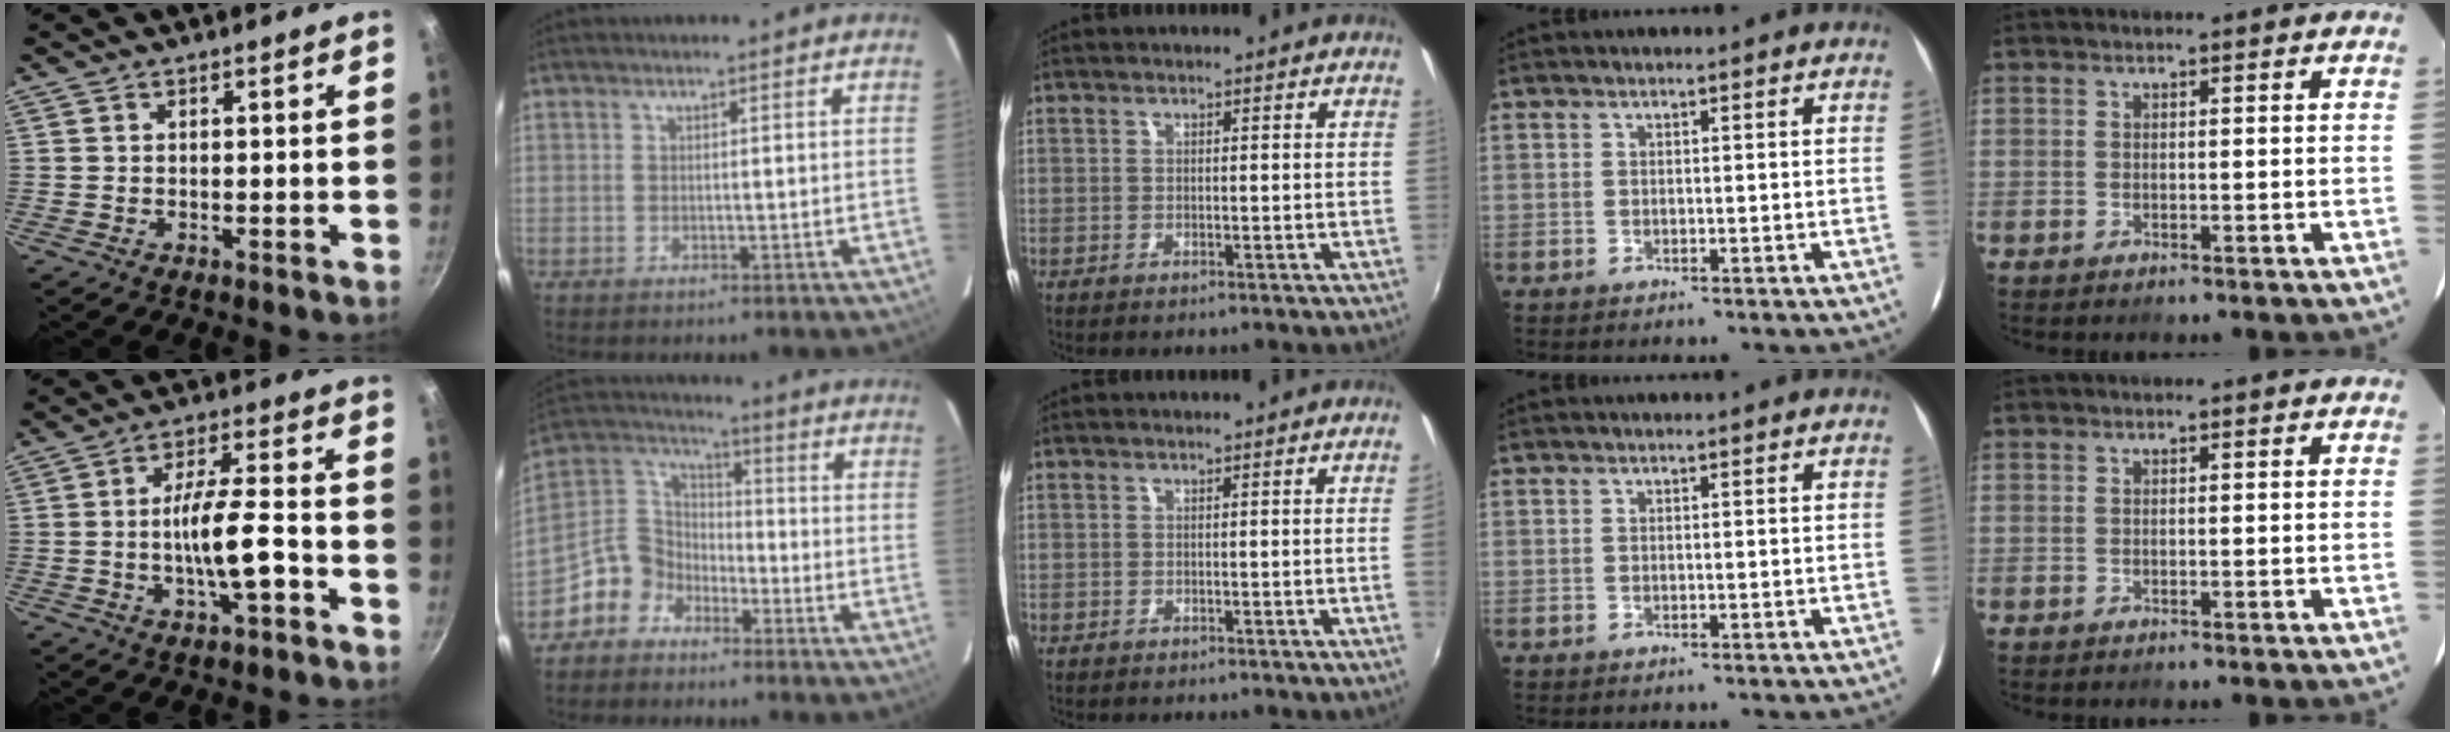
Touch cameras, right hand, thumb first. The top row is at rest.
{"thumb": {"total": 9.5, "force": [-3.1, 2.3, 8.7], "torque": [-0.147, 0.026, -0.054]}, "index": {"total": 8.3, "force": [-5.3, 6.1, 1.5], "torque": [-0.042, 0.041, -0.120]}, "middle": {"total": 0.6, "force": [-0.2, -0.3, 0.6], "torque": [-0.013, 0.000, -0.006]}}